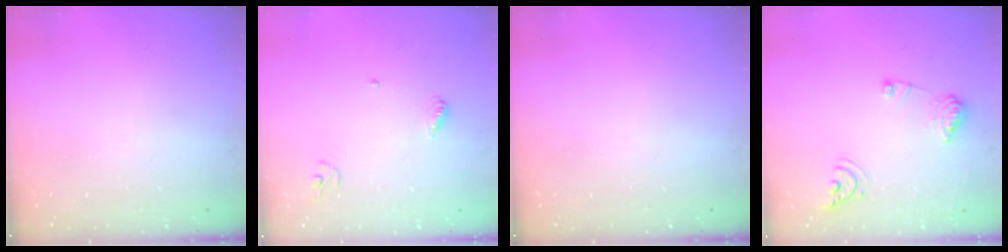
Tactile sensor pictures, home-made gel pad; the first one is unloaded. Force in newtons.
{"total": 4.9, "press": 4.9, "slide": 0.4}
{"total": 0.0}
{"total": 10.3, "press": 10.2, "slide": 1.1}